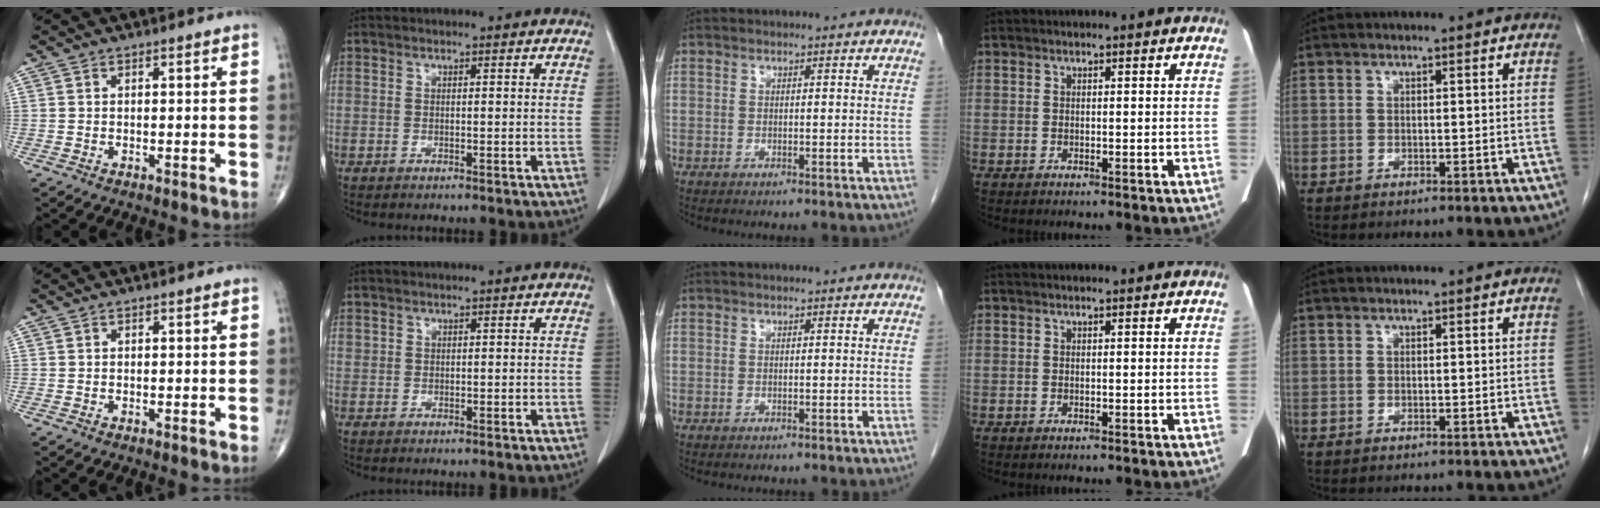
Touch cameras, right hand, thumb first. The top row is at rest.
{"index": {"total": 1.3, "force": [0.5, 1.1, 0.5], "torque": [-0.003, 0.006, 0.011]}}